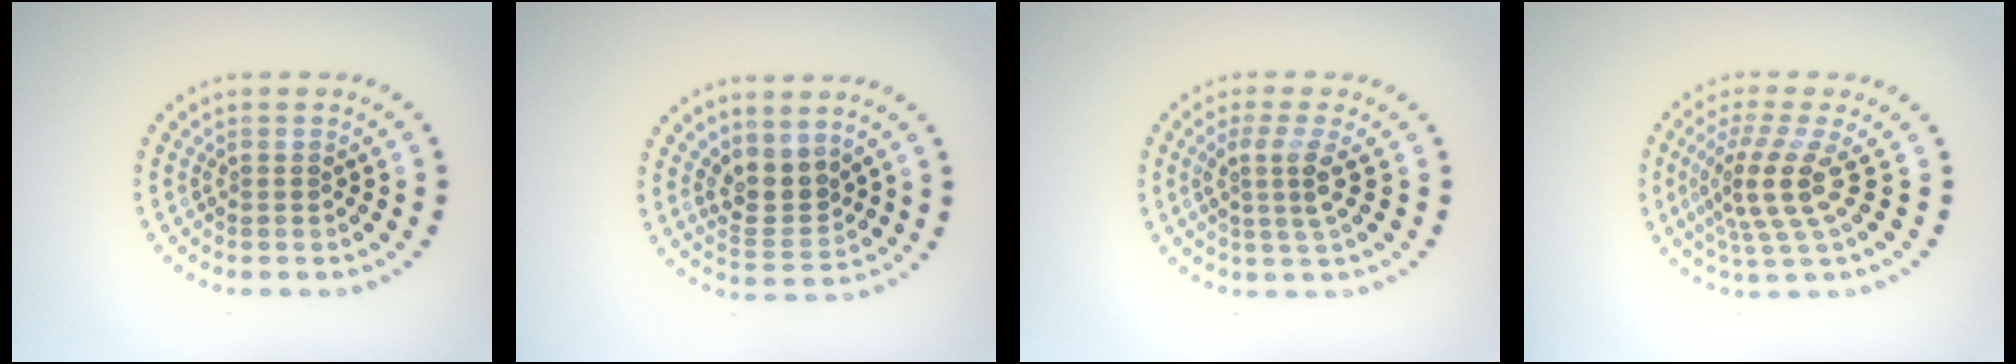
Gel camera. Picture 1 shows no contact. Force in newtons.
{"total": 3.2, "press": 2.8, "slide": 1.5}
{"total": 2.9, "press": 2.1, "slide": 2.0}
{"total": 4.5, "press": 3.2, "slide": 3.2}